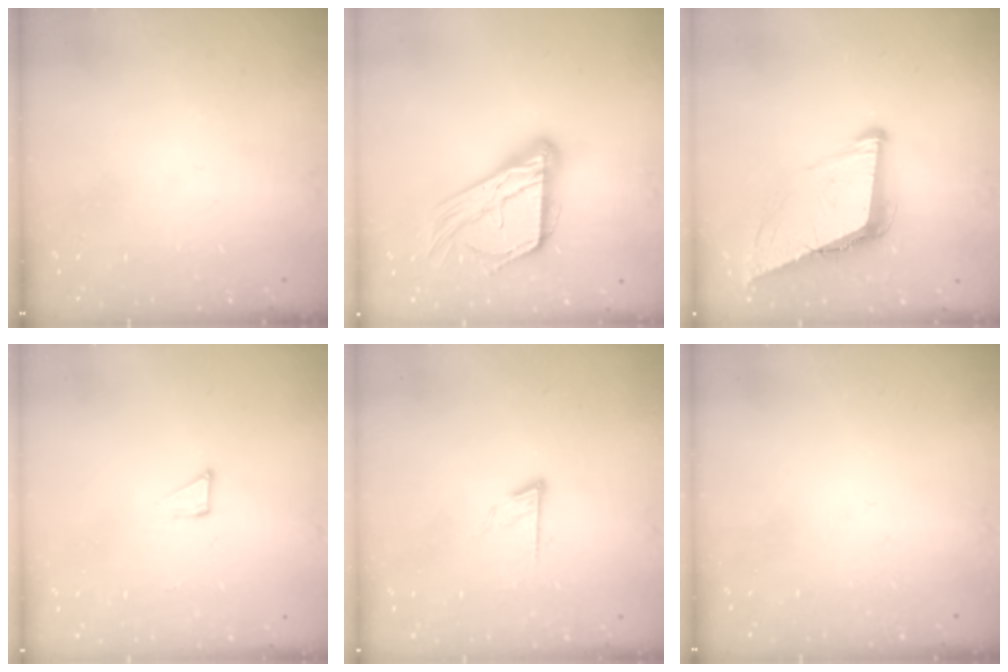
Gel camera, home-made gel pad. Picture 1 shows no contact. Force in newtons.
{"total": 17.9, "press": 17.8, "slide": 1.5}
{"total": 10.0, "press": 9.3, "slide": 3.5}
{"total": 2.1, "press": 2.1, "slide": 0.1}
{"total": 5.7, "press": 5.7, "slide": 0.6}
{"total": 0.0}